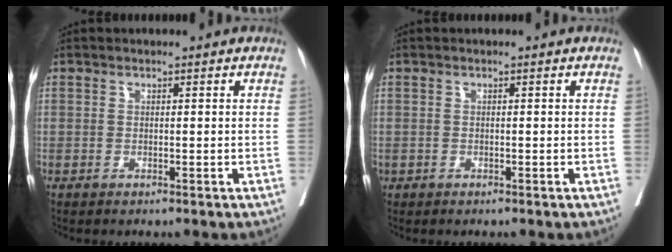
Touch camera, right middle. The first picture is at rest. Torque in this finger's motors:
{"motor_torque": [0.71, 0.00, 1.05, 0.21]}